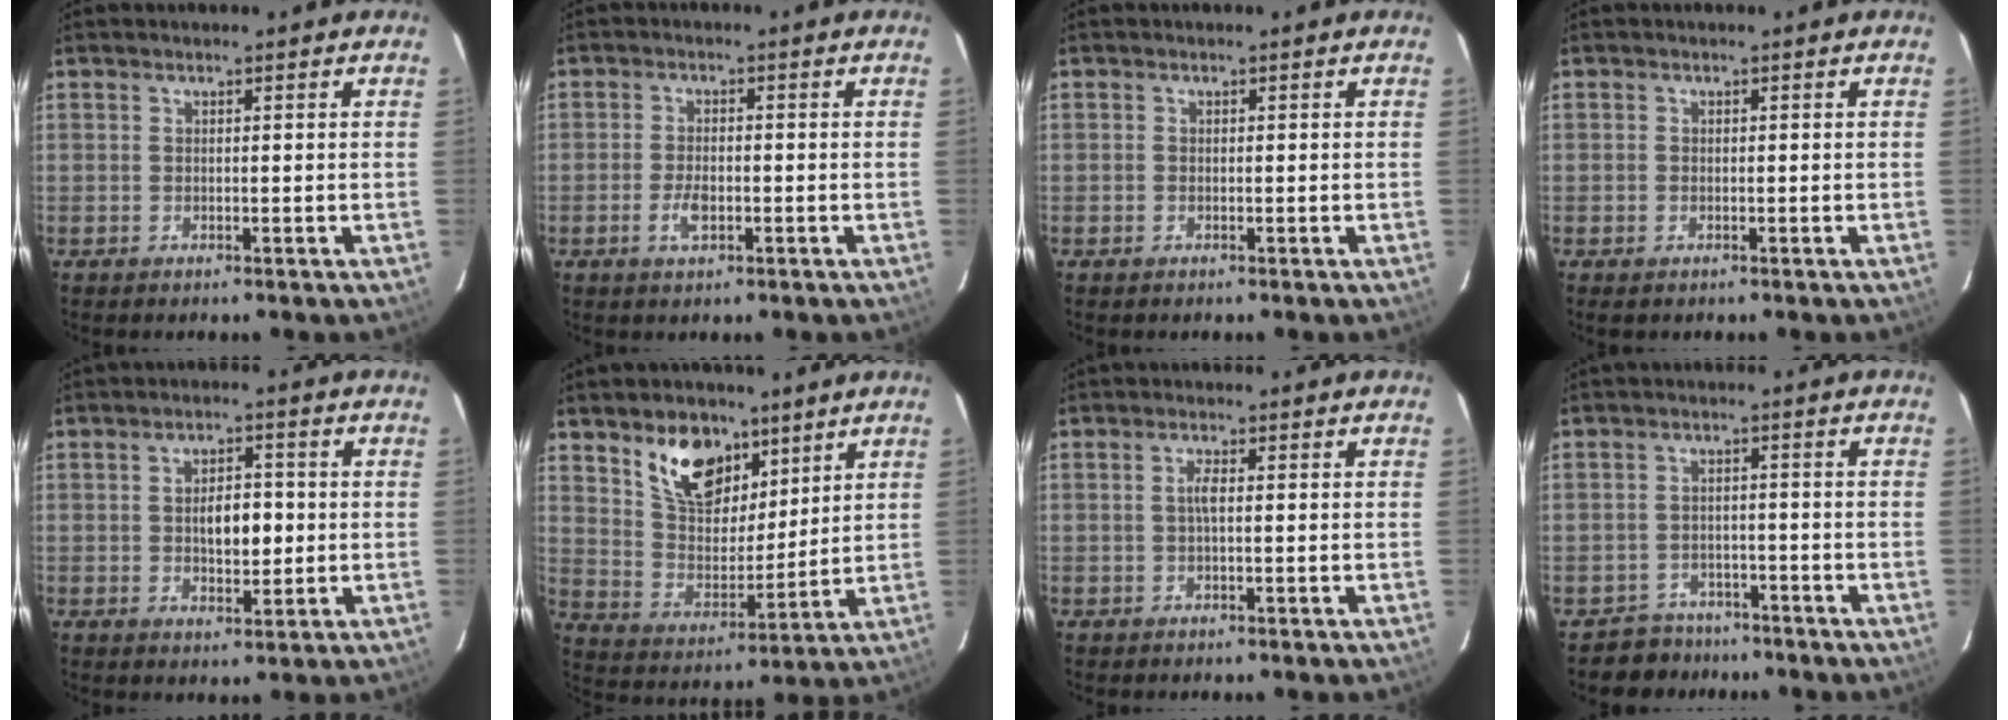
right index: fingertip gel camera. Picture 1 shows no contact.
{"total": 3.6, "force": [-1.4, 1.8, 2.8], "torque": [-0.060, 0.000, -0.025]}
{"total": 0.5, "force": [-0.3, 0.4, 0.1], "torque": [0.001, 0.001, -0.006]}
{"total": 1.1, "force": [-0.6, 0.8, 0.3], "torque": [-0.005, 0.000, -0.008]}
{"total": 6.0, "force": [-0.2, 3.1, 5.1], "torque": [-0.089, 0.004, 0.003]}
{"total": 13.4, "force": [8.2, 7.6, 7.4], "torque": [-0.133, 0.010, 0.157]}
{"total": 1.7, "force": [0.0, 0.3, 1.7], "torque": [-0.034, 0.002, -0.002]}
{"total": 5.2, "force": [-4.0, 3.3, -0.5], "torque": [-0.001, 0.022, -0.062]}